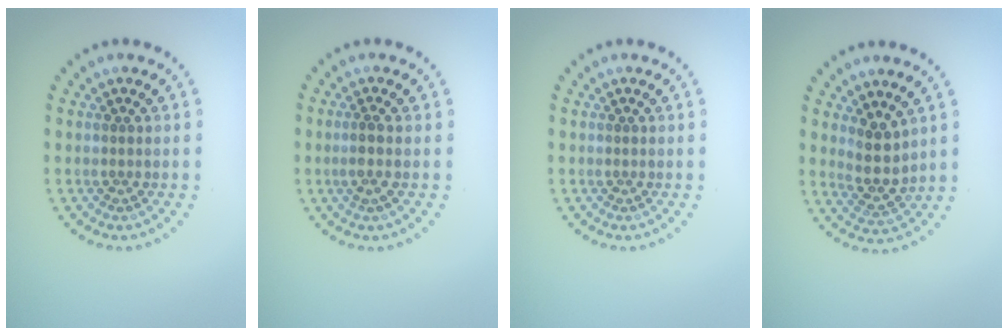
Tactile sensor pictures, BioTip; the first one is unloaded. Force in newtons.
{"total": 1.1, "press": 0.8, "slide": 0.8}
{"total": 0.0}
{"total": 2.9, "press": 2.4, "slide": 1.6}